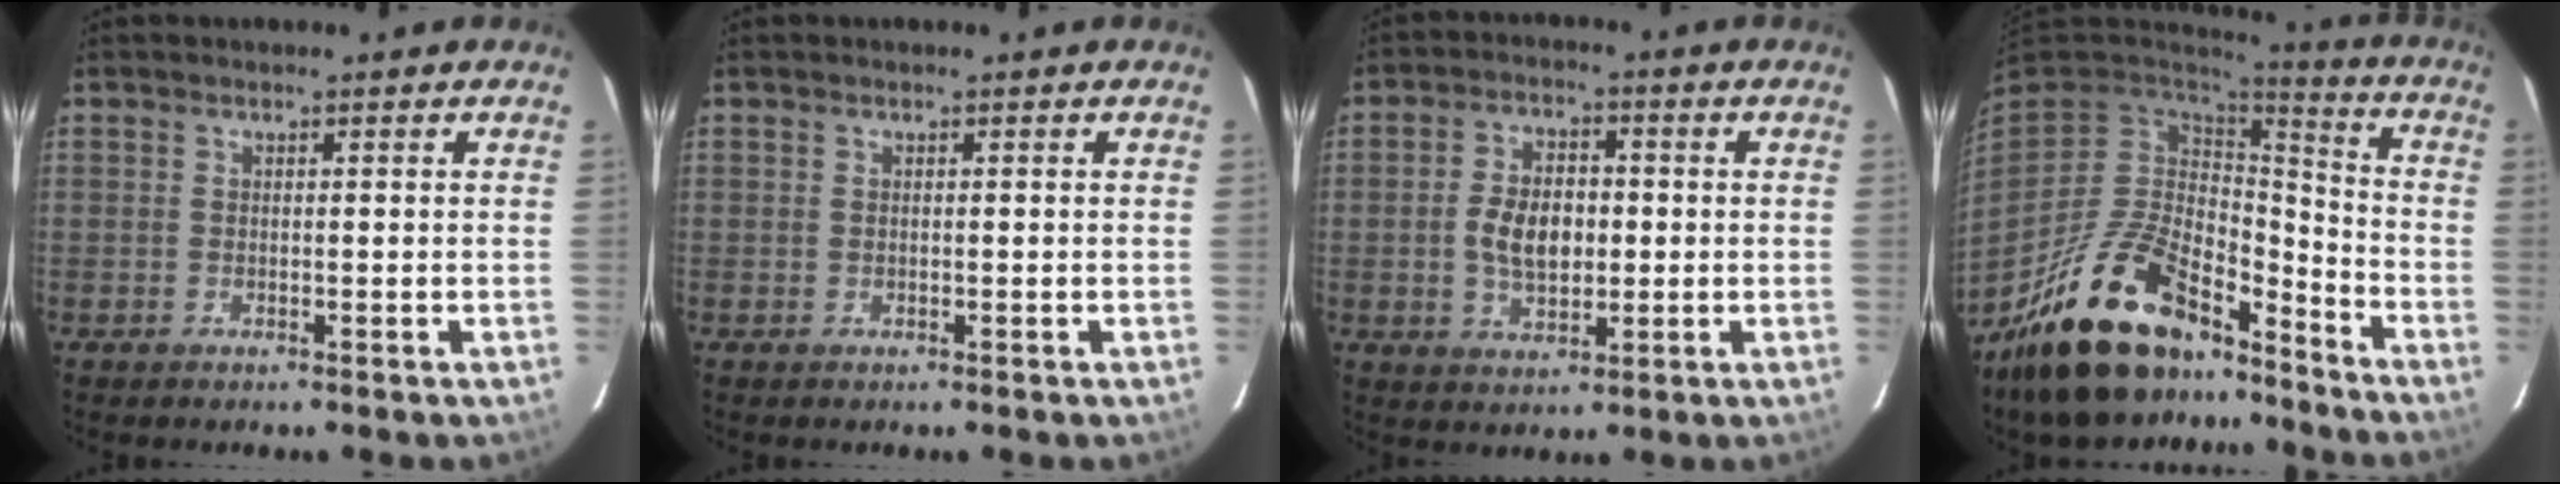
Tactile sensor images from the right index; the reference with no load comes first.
{"total": 0.0}
{"total": 8.2, "force": [-0.6, 4.9, 6.5], "torque": [-0.129, 0.007, -0.006]}
{"total": 22.4, "force": [-15.5, 9.8, 12.8], "torque": [-0.254, -0.002, -0.252]}